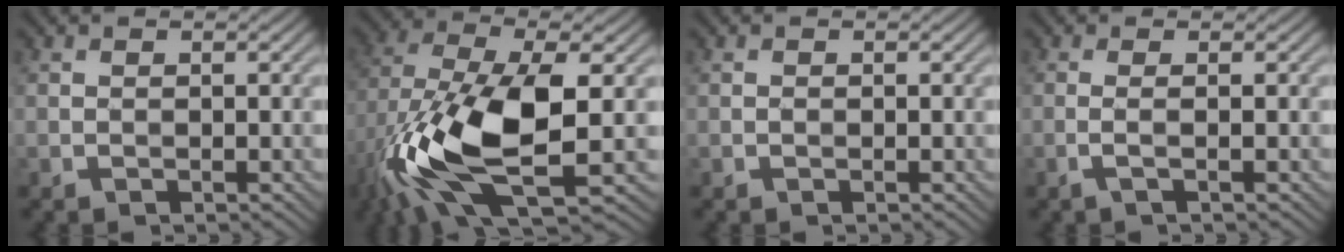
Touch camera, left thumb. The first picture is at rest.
{"total": 15.5, "force": [-4.3, 6.3, 13.6], "torque": [-0.297, -0.015, -0.081]}
{"total": 0.0}
{"total": 1.6, "force": [-0.2, 0.2, 1.6], "torque": [-0.028, 0.005, -0.013]}